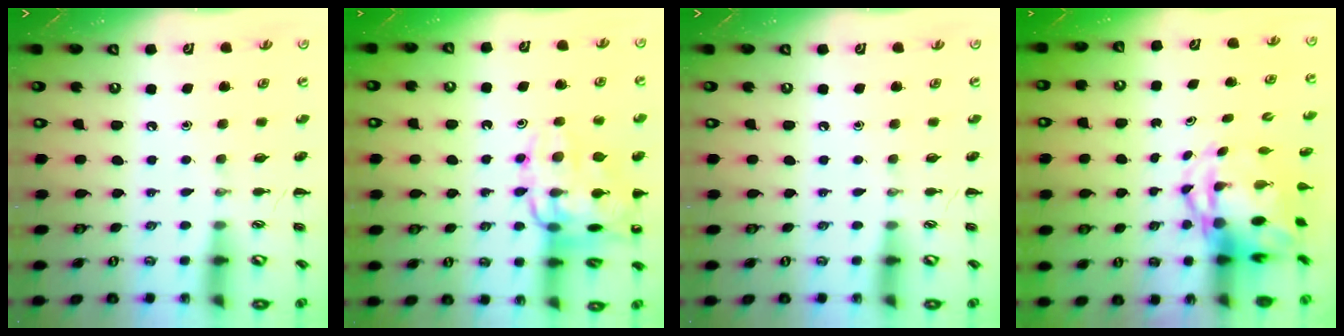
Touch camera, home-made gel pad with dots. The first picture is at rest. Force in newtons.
{"total": 16.2, "press": 16.2, "slide": 1.6}
{"total": 0.0}
{"total": 5.1, "press": 4.9, "slide": 1.4}